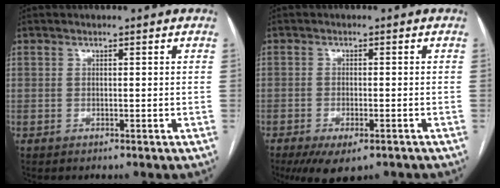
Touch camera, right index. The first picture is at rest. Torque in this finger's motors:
{"motor_torque": [1.59, -0.55, 0.42, 0.08]}